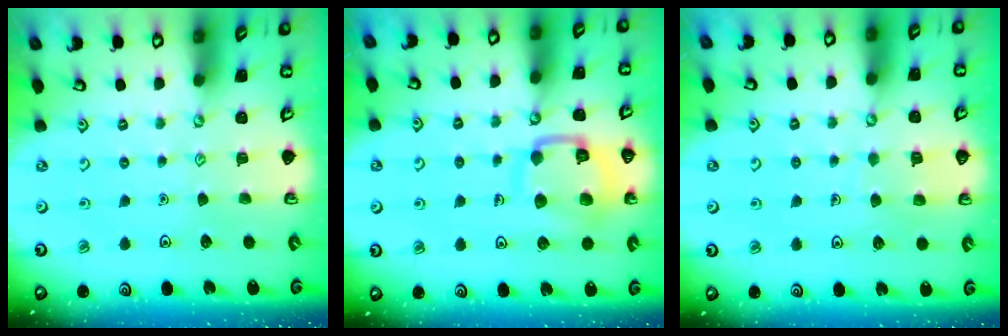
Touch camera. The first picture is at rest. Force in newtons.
{"total": 13.0, "press": 12.9, "slide": 1.3}
{"total": 5.3, "press": 5.3, "slide": 0.3}